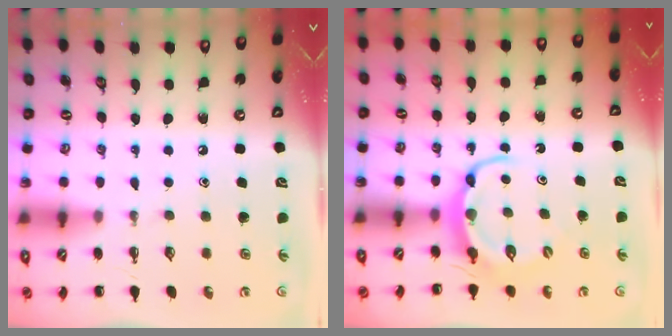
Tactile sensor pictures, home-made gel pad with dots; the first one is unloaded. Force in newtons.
{"total": 5.9, "press": 5.9, "slide": 0.6}